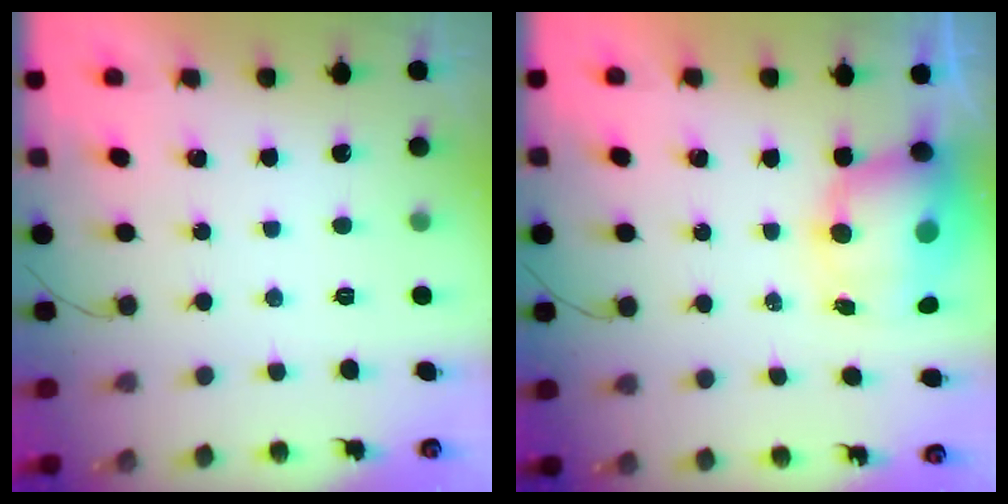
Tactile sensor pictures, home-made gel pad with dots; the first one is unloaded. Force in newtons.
{"total": 10.6, "press": 10.2, "slide": 2.8}